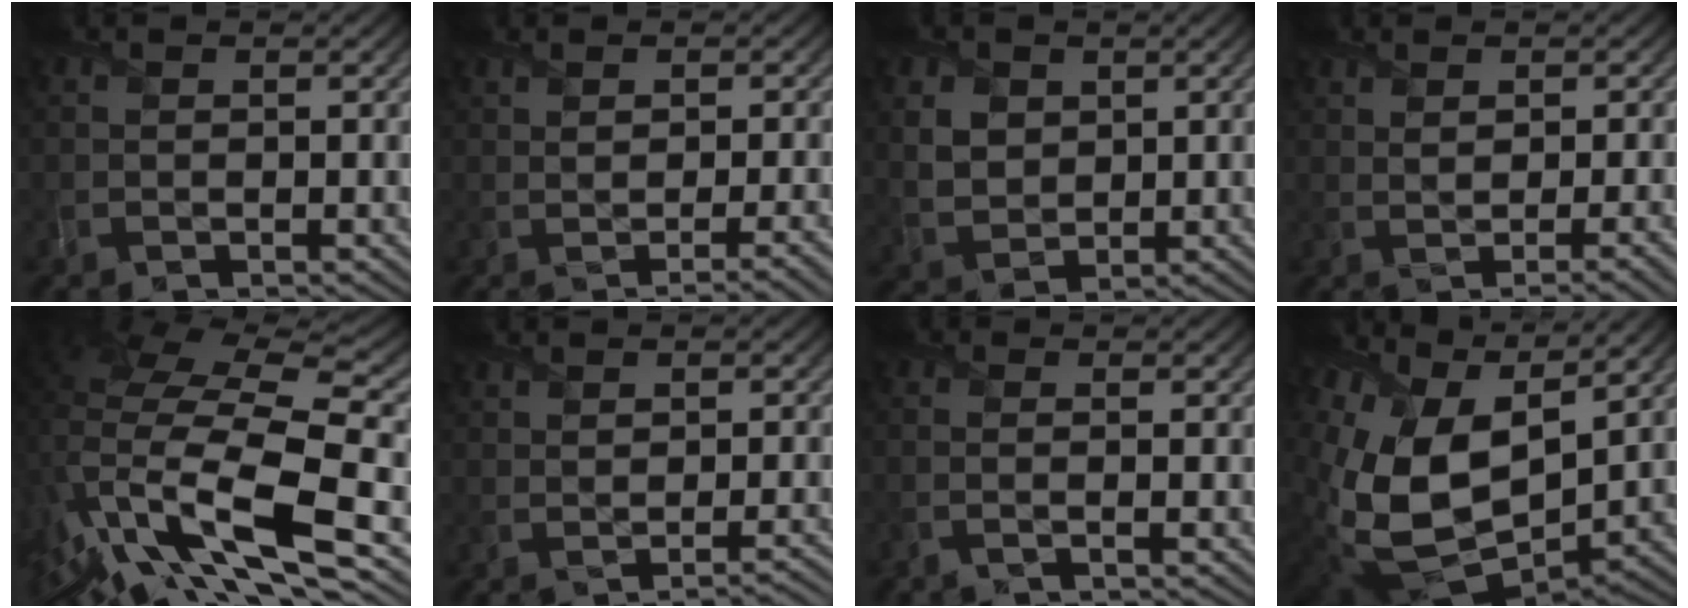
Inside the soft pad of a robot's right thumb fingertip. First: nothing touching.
{"total": 3.4, "force": [-0.7, 0.8, 3.2], "torque": [-0.042, 0.003, -0.008]}
{"total": 5.3, "force": [1.9, 4.1, 2.6], "torque": [-0.082, -0.008, 0.030]}
{"total": 3.0, "force": [0.0, 0.9, 2.8], "torque": [-0.040, 0.007, 0.005]}
{"total": 17.9, "force": [-6.4, 6.8, 15.2], "torque": [-0.341, -0.021, -0.118]}
{"total": 1.4, "force": [-0.6, 0.4, 1.2], "torque": [-0.017, 0.002, -0.009]}
{"total": 1.7, "force": [-0.7, 0.2, 1.6], "torque": [-0.026, 0.004, -0.025]}
{"total": 17.0, "force": [3.5, 10.4, 12.9], "torque": [-0.310, -0.025, 0.092]}